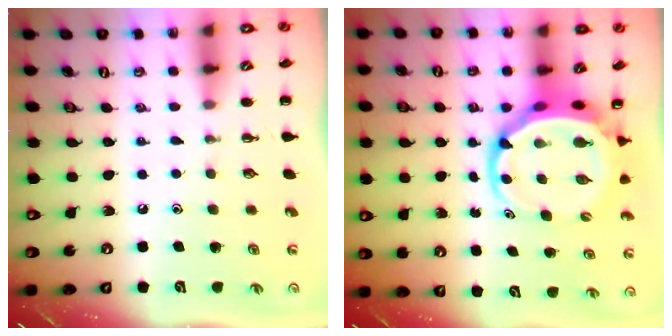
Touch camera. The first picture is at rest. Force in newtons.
{"total": 7.2, "press": 7.0, "slide": 1.8}